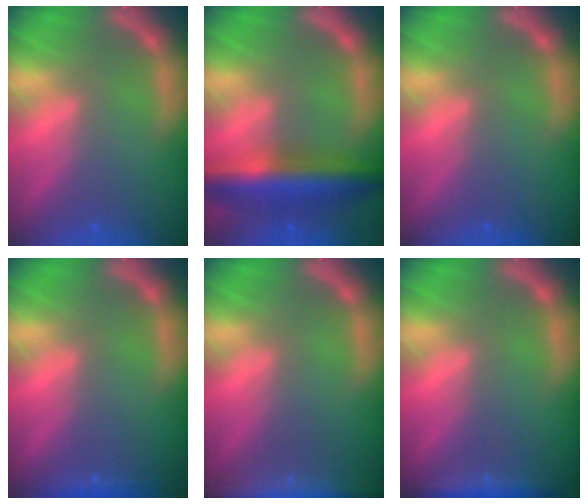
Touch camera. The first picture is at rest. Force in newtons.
{"total": 7.9}
{"total": 0.0}
{"total": 0.9}
{"total": 7.4}
{"total": 2.4}